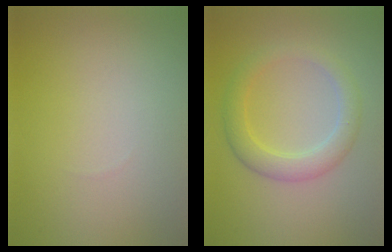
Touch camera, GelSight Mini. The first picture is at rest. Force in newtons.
{"total": 3.4, "press": 3.3, "slide": 0.4}